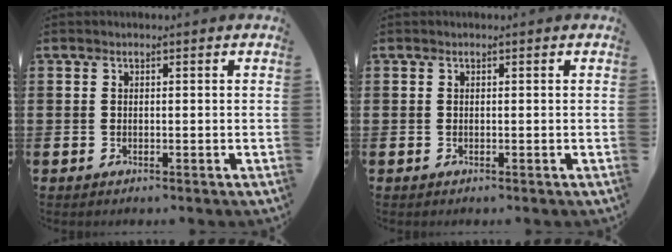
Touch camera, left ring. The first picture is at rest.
{"total": 0.0}